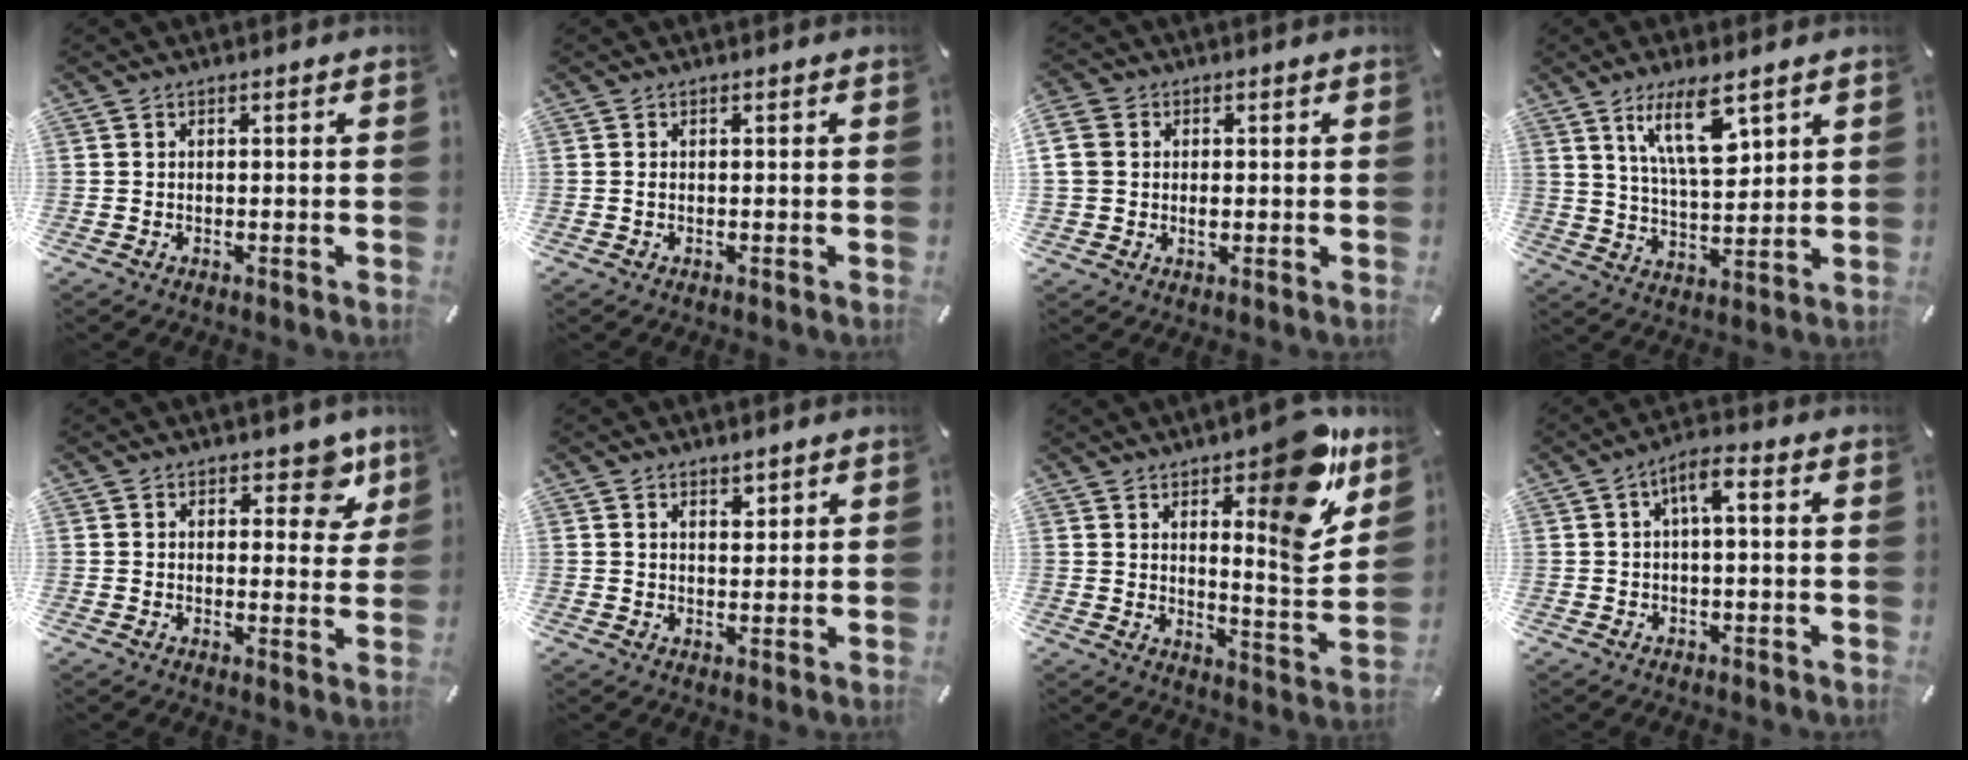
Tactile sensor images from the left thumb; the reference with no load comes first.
{"total": 0.6, "force": [-0.1, 0.2, 0.6], "torque": [-0.012, -0.001, -0.001]}
{"total": 5.1, "force": [0.5, 4.6, 2.2], "torque": [-0.072, 0.002, 0.006]}
{"total": 12.5, "force": [7.2, 4.4, 9.2], "torque": [-0.168, -0.019, 0.126]}
{"total": 8.0, "force": [5.2, 4.5, 4.0], "torque": [-0.013, -0.037, 0.082]}
{"total": 2.3, "force": [1.7, 1.4, 0.5], "torque": [0.005, -0.008, 0.029]}
{"total": 15.6, "force": [9.8, 4.7, 11.2], "torque": [-0.129, -0.088, 0.156]}
{"total": 4.9, "force": [0.2, 1.4, 4.7], "torque": [-0.083, 0.009, 0.000]}